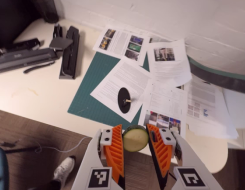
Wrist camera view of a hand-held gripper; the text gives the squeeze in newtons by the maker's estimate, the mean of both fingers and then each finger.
{"total": 9.5, "left": 10.2, "right": 8.9}